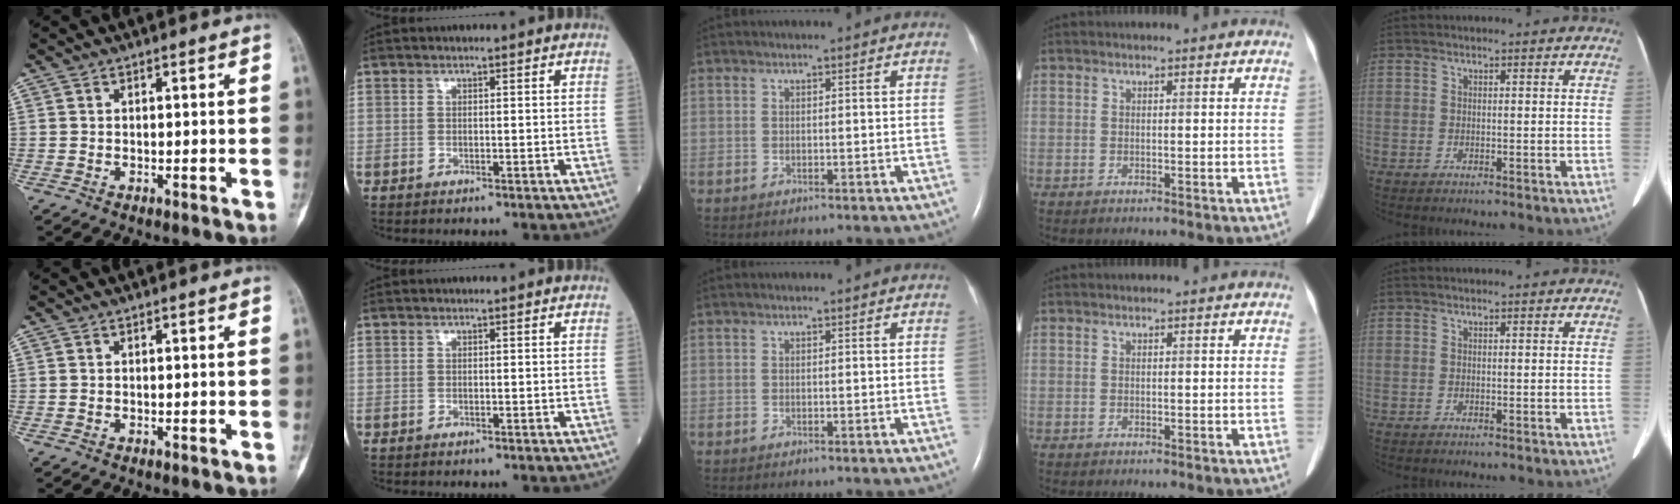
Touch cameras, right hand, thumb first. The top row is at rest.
{}